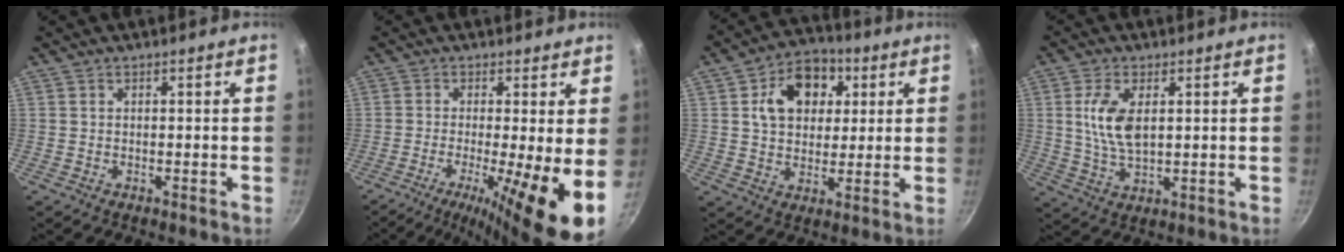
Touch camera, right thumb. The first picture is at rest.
{"total": 12.9, "force": [-2.7, 2.1, 12.5], "torque": [-0.196, -0.015, -0.044]}
{"total": 13.0, "force": [3.9, 9.7, 7.8], "torque": [-0.088, 0.006, 0.053]}
{"total": 8.5, "force": [1.8, 4.3, 7.1], "torque": [-0.136, -0.009, 0.035]}